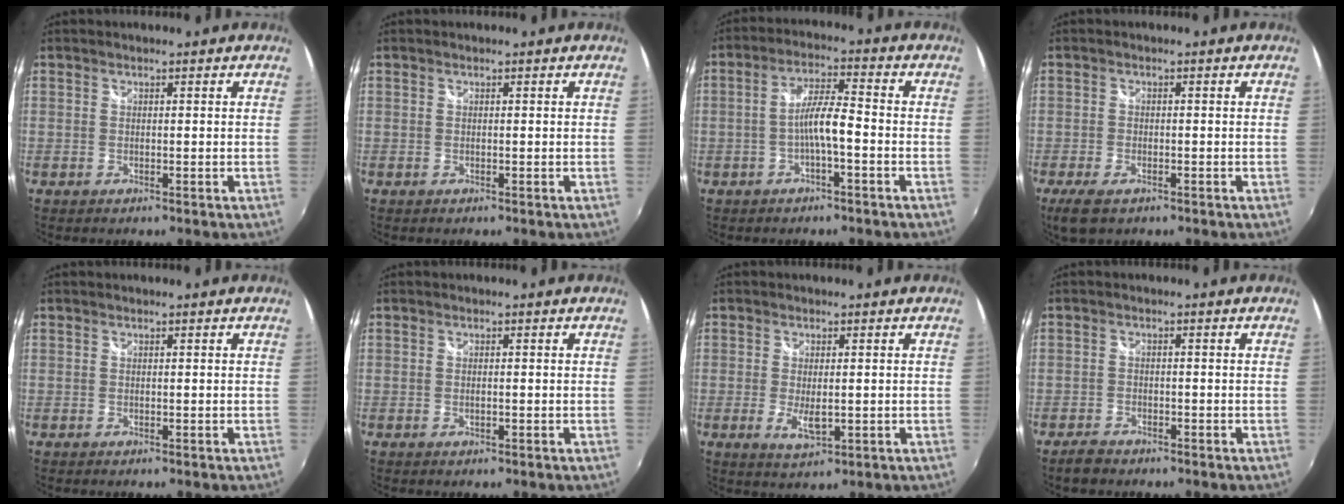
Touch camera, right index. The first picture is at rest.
{"total": 0.0}
{"total": 5.7, "force": [-2.1, 0.6, 5.2], "torque": [-0.103, 0.010, -0.037]}
{"total": 4.9, "force": [-3.2, 2.2, 3.0], "torque": [-0.073, -0.017, -0.057]}
{"total": 0.0}
{"total": 0.6, "force": [-0.1, 0.3, 0.5], "torque": [-0.011, -0.001, -0.003]}
{"total": 4.3, "force": [-0.7, 1.7, 3.9], "torque": [-0.071, -0.011, -0.008]}
{"total": 3.1, "force": [-2.5, 1.5, 0.9], "torque": [-0.030, -0.001, -0.046]}